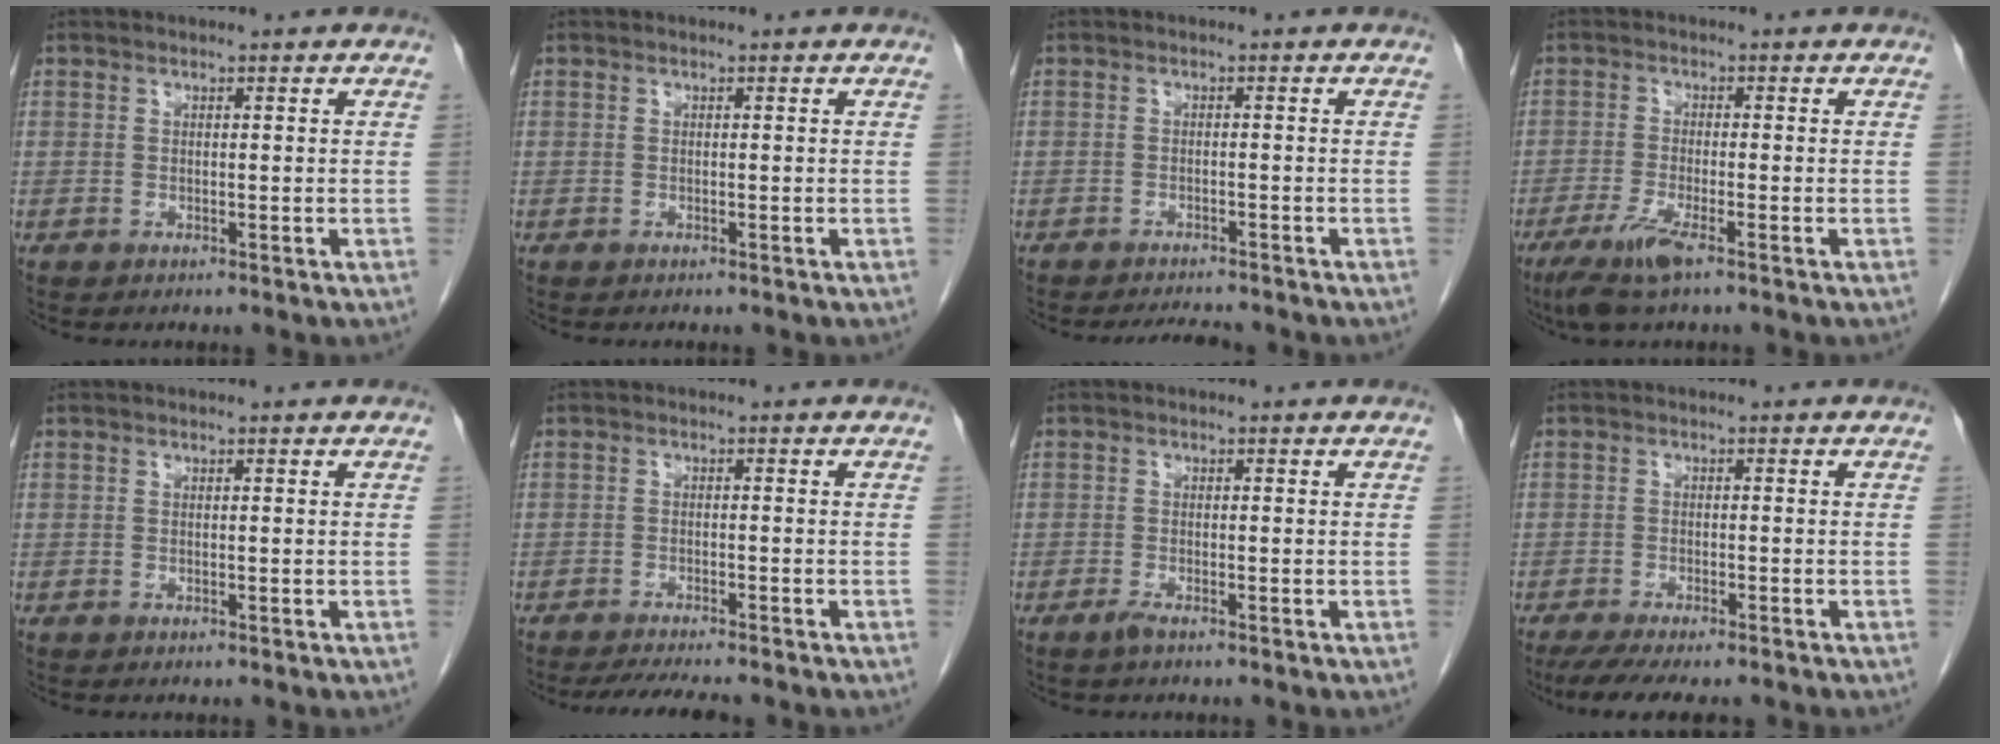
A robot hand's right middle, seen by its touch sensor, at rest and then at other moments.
{"total": 0.0}
{"total": 3.6, "force": [-3.4, 0.2, 1.0], "torque": [-0.019, -0.013, -0.051]}
{"total": 5.3, "force": [-3.4, 0.3, 4.1], "torque": [-0.088, -0.015, -0.065]}
{"total": 0.0}
{"total": 6.2, "force": [-5.5, 0.5, 2.9], "torque": [-0.044, -0.016, -0.085]}
{"total": 1.2, "force": [-0.9, 0.1, 0.7], "torque": [-0.020, -0.002, -0.017]}
{"total": 8.3, "force": [-6.8, 1.6, 4.4], "torque": [-0.064, -0.015, -0.105]}